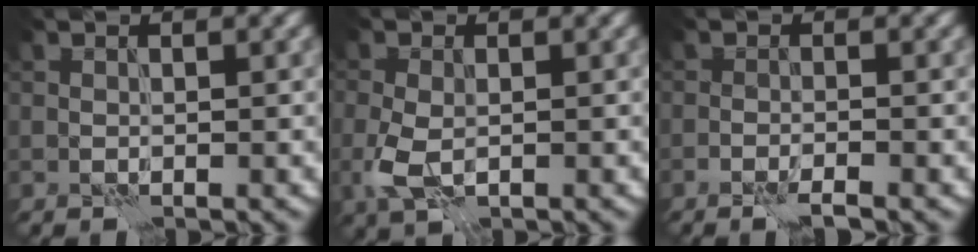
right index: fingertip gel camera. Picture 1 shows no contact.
{"total": 3.3, "force": [-0.6, 2.1, 2.5], "torque": [-0.066, -0.009, -0.012]}
{"total": 1.7, "force": [-1.3, 0.1, 1.2], "torque": [-0.023, 0.001, -0.027]}